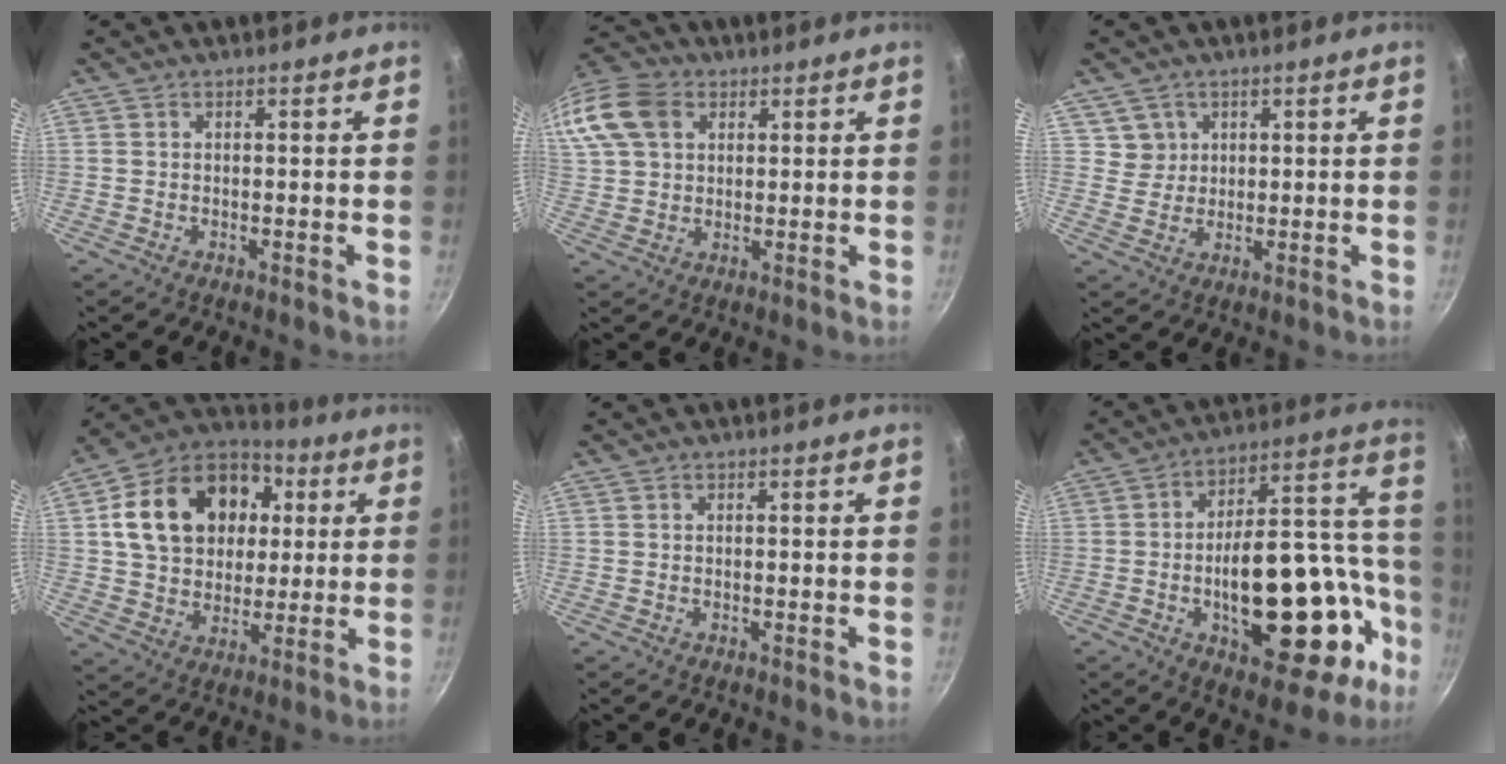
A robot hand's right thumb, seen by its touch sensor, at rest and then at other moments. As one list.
[{"total": 19.4, "force": [7.1, 14.6, 10.7], "torque": [-0.261, 0.039, 0.127]}, {"total": 3.9, "force": [1.7, 3.5, 0.2], "torque": [0.027, 0.006, 0.030]}, {"total": 21.7, "force": [4.8, 16.5, 13.3], "torque": [-0.203, 0.022, 0.076]}, {"total": 0.0}, {"total": 28.6, "force": [-8.6, 14.2, 23.2], "torque": [-0.280, 0.066, -0.106]}]